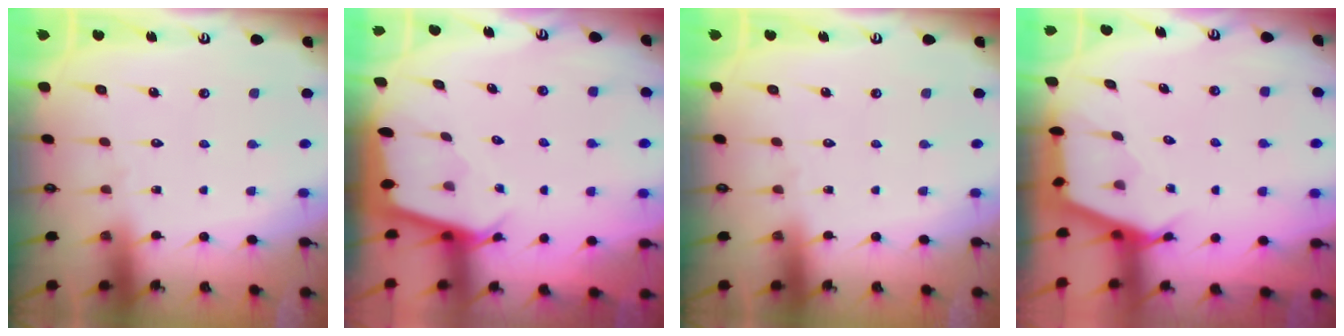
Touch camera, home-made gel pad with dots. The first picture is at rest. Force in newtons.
{"total": 2.4, "press": 2.4, "slide": 0.2}
{"total": 0.0}
{"total": 2.5, "press": 2.5, "slide": 0.3}